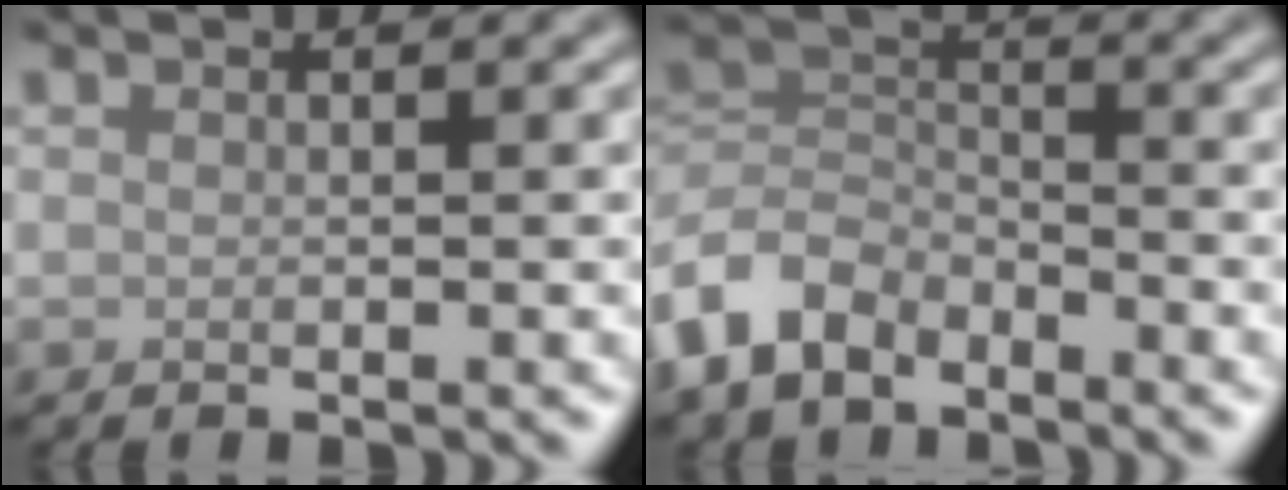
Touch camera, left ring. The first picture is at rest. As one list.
[{"total": 6.0, "force": [-4.2, 3.5, 2.6], "torque": [-0.054, 0.001, -0.095]}]